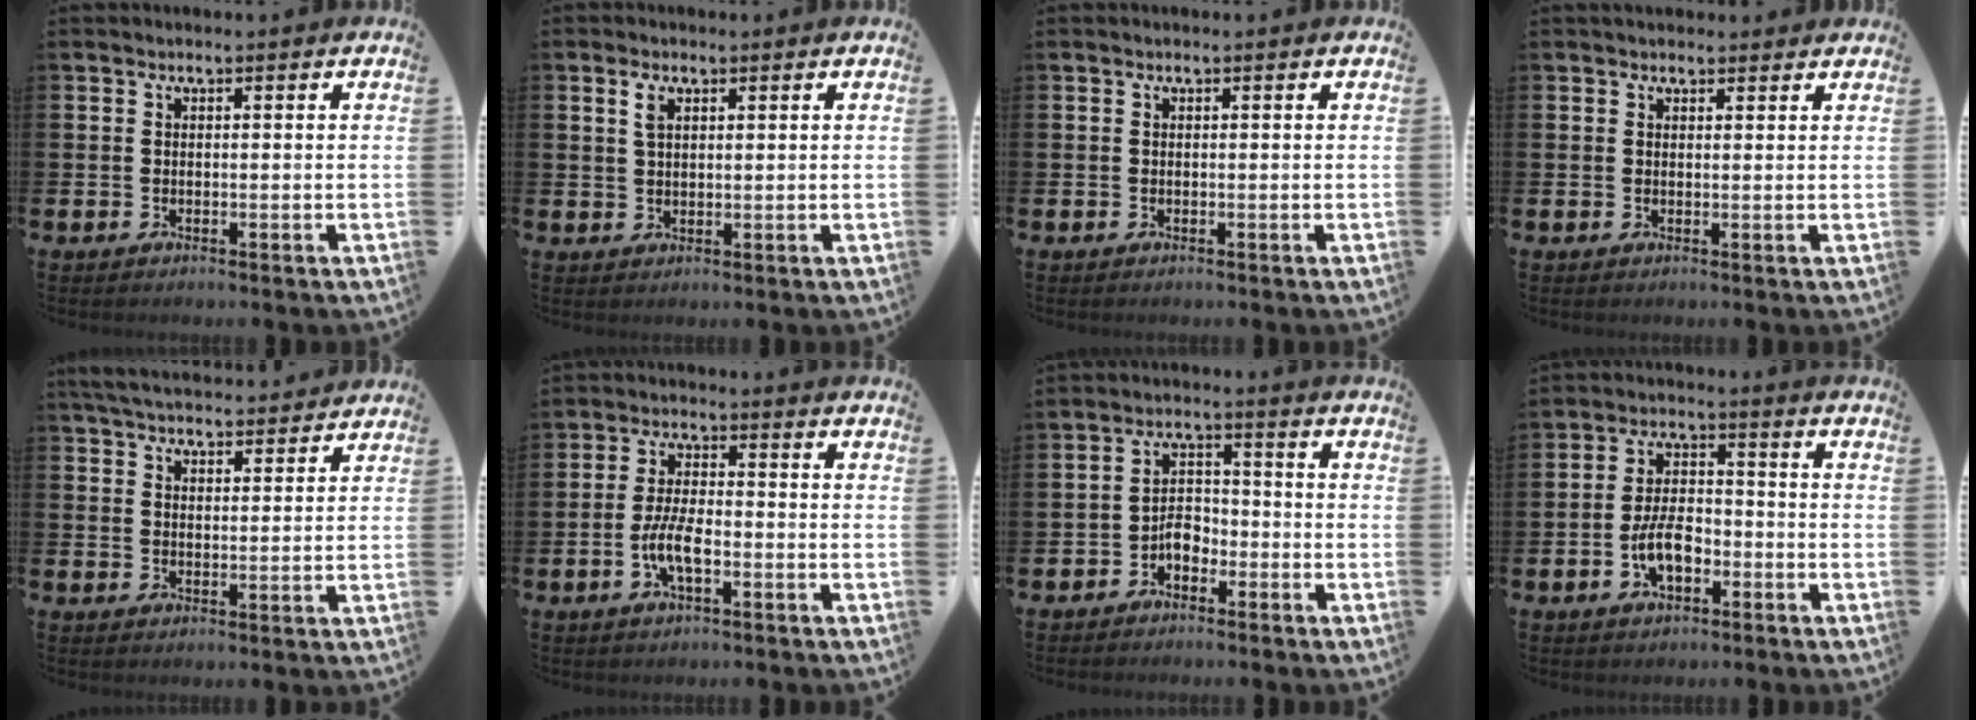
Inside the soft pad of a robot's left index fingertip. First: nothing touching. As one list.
[{"total": 2.3, "force": [1.4, 1.2, 1.4], "torque": [-0.012, -0.003, 0.020]}, {"total": 0.0}, {"total": 1.2, "force": [1.1, 0.5, 0.0], "torque": [0.017, -0.003, 0.016]}, {"total": 5.3, "force": [5.2, 0.6, 0.7], "torque": [-0.025, -0.028, 0.093]}, {"total": 5.4, "force": [-1.7, 2.0, 4.7], "torque": [-0.094, -0.003, -0.038]}, {"total": 3.4, "force": [-2.1, 2.0, 1.7], "torque": [-0.035, 0.009, -0.045]}, {"total": 5.8, "force": [-2.2, 3.0, 4.4], "torque": [-0.074, 0.008, -0.042]}]